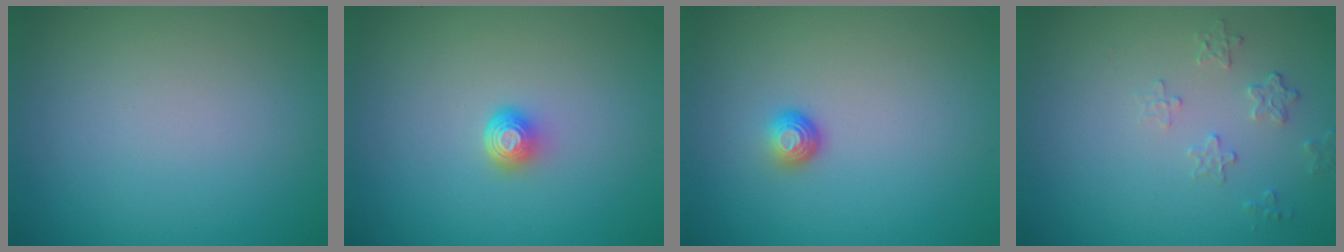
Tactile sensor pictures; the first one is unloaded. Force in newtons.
{"total": 1.8, "press": 1.3, "slide": 1.3}
{"total": 1.5, "press": 1.0, "slide": 1.1}
{"total": 1.6, "press": 0.9, "slide": 1.4}